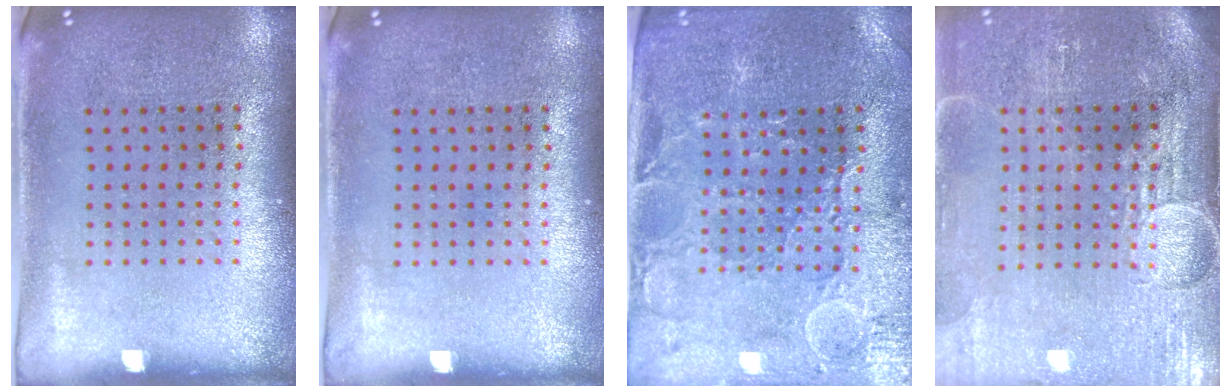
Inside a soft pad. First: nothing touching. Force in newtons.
{"total": 0.0}
{"total": 1.3, "press": 1.3, "slide": 0.4}
{"total": 4.1, "press": 3.7, "slide": 1.9}